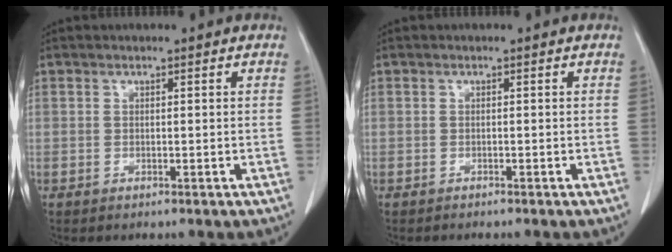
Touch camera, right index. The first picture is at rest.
{"total": 1.0, "force": [-1.0, 0.0, 0.3], "torque": [-0.008, -0.003, -0.011]}